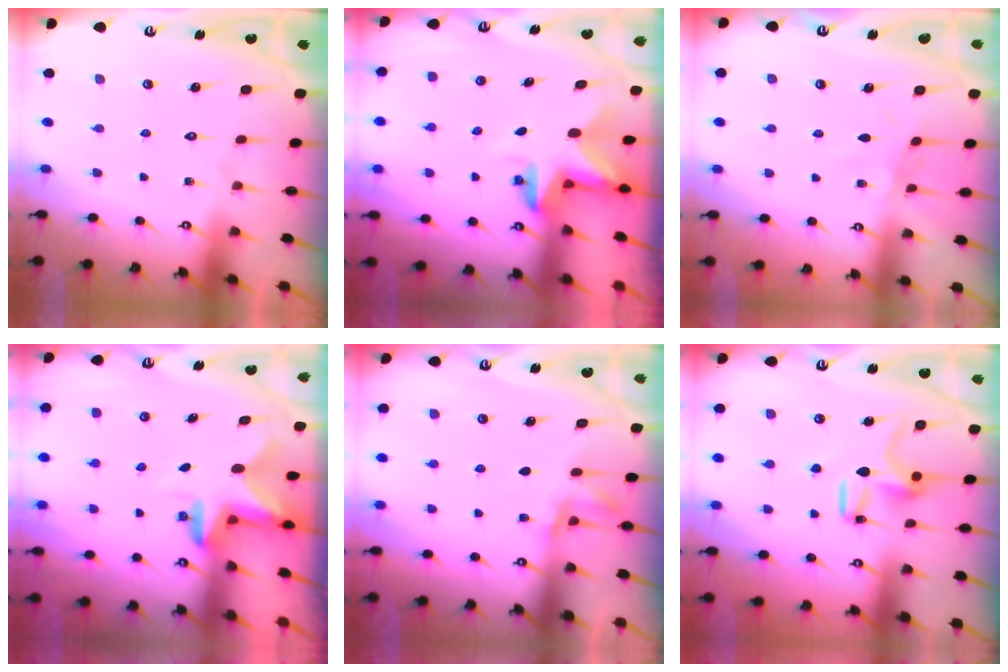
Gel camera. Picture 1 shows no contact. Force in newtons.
{"total": 3.2, "press": 3.2, "slide": 0.2}
{"total": 2.1, "press": 2.1, "slide": 0.5}
{"total": 2.3, "press": 2.3, "slide": 0.4}
{"total": 3.1, "press": 3.0, "slide": 0.7}
{"total": 9.4, "press": 9.4, "slide": 0.4}